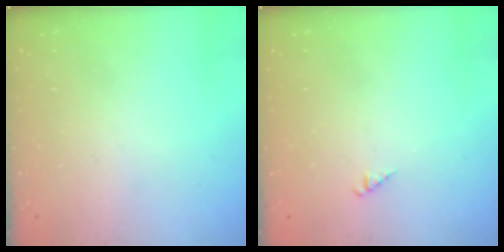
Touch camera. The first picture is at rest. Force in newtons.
{"total": 0.9, "press": 0.9, "slide": 0.2}